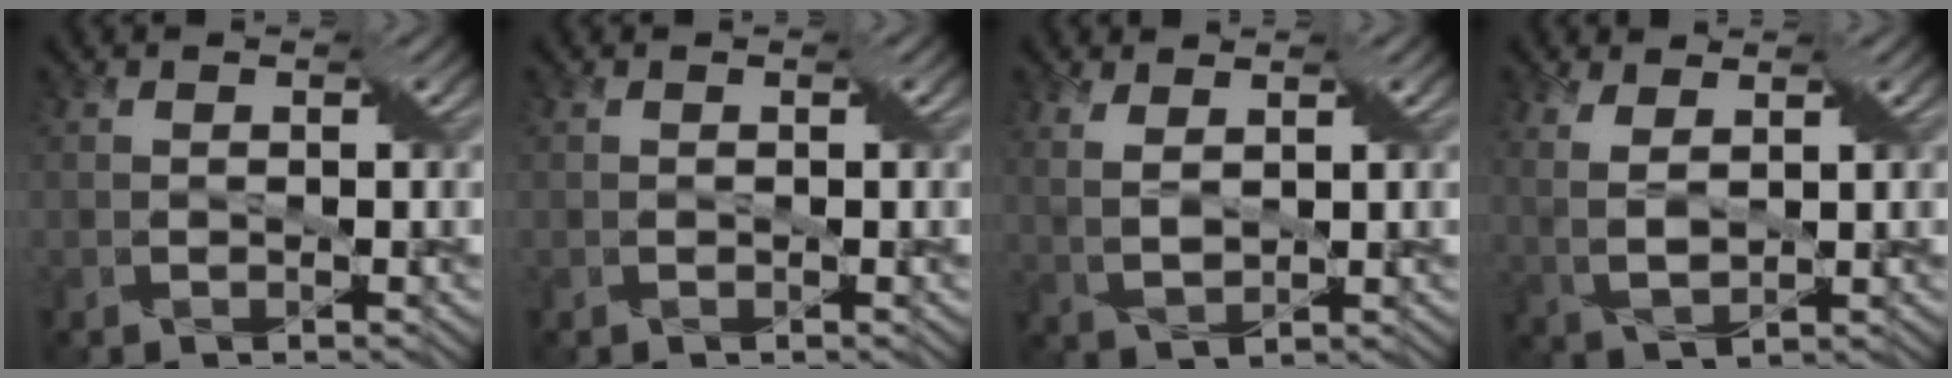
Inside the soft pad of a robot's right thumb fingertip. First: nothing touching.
{"total": 0.0}
{"total": 3.3, "force": [1.9, 1.0, 2.5], "torque": [-0.062, 0.000, 0.041]}
{"total": 4.0, "force": [2.1, 1.2, 3.1], "torque": [-0.077, 0.001, 0.044]}